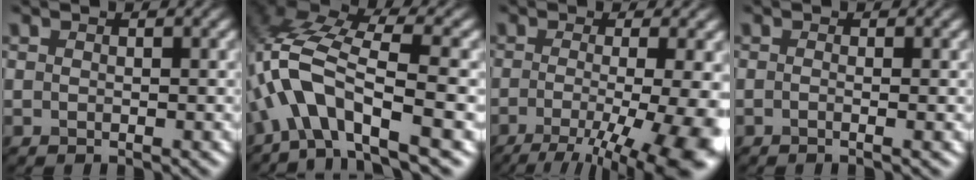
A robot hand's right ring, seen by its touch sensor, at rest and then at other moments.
{"total": 9.0, "force": [-2.9, 3.2, 7.8], "torque": [-0.163, 0.025, -0.066]}
{"total": 12.1, "force": [-4.3, 3.8, 10.6], "torque": [-0.139, -0.022, -0.055]}
{"total": 1.6, "force": [-0.1, 0.7, 1.4], "torque": [-0.009, -0.008, -0.019]}